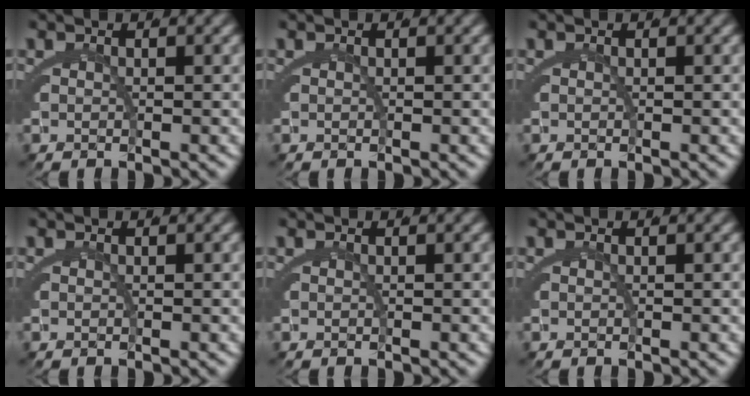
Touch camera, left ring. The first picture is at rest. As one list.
[{"total": 0.0}, {"total": 0.0}, {"total": 0.0}, {"total": 0.0}, {"total": 0.0}]